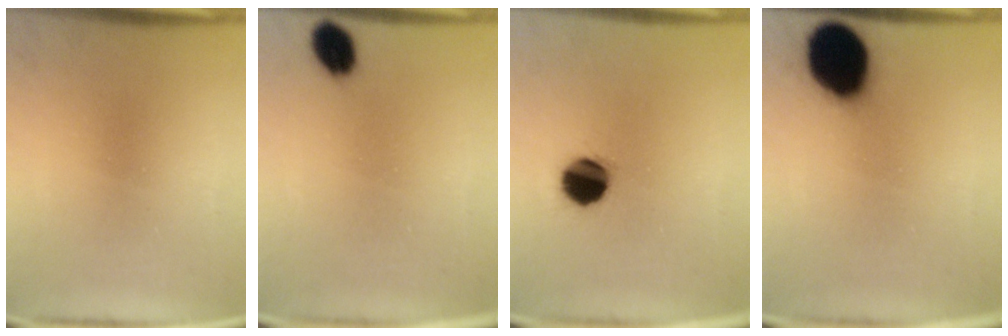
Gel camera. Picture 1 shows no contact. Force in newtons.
{"total": 5.0}
{"total": 9.4}
{"total": 18.6}